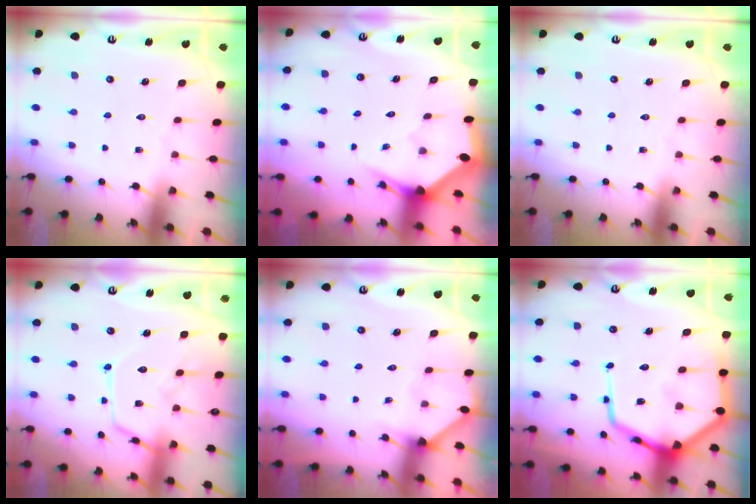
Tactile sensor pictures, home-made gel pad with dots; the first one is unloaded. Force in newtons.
{"total": 2.9, "press": 2.9, "slide": 0.1}
{"total": 0.0}
{"total": 13.6, "press": 13.6, "slide": 1.3}
{"total": 2.3, "press": 2.3, "slide": 0.3}
{"total": 17.9, "press": 17.8, "slide": 1.8}